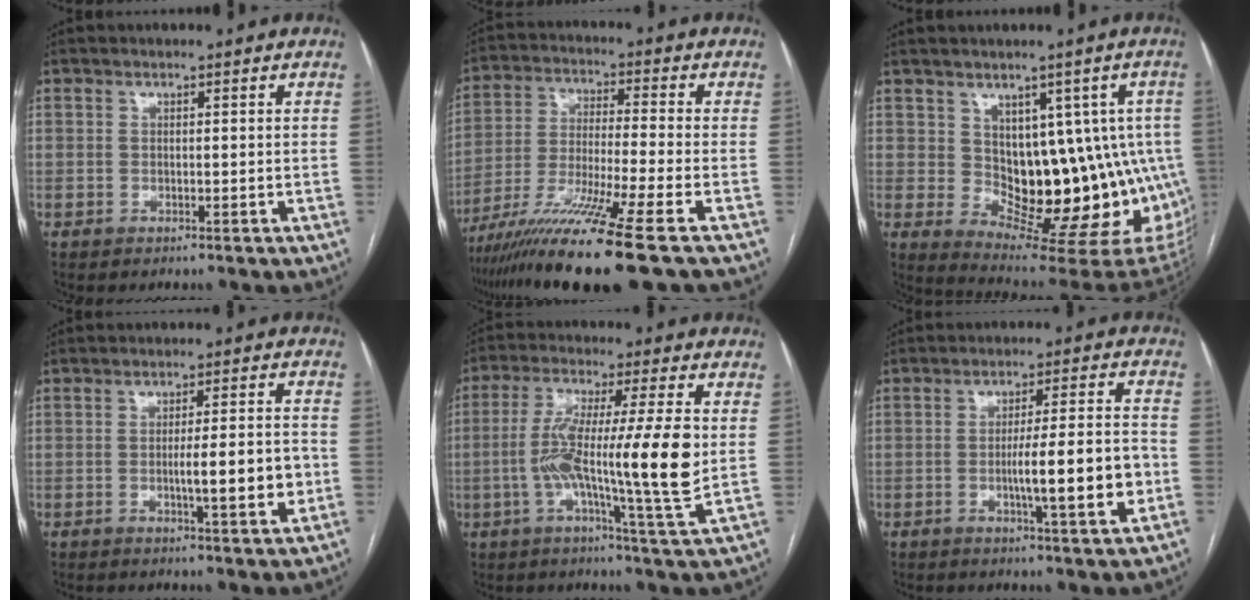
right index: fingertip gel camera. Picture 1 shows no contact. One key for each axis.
{"total": 15.3, "fx": -10.6, "fy": -2.1, "fz": 10.8, "tx": -0.215, "ty": -0.039, "tz": -0.190}
{"total": 15.3, "fx": 0.0, "fy": 8.8, "fz": 12.5, "tx": -0.128, "ty": 0.012, "tz": 0.018}
{"total": 7.8, "fx": -1.6, "fy": 0.8, "fz": 7.6, "tx": -0.113, "ty": -0.001, "tz": -0.021}
{"total": 15.8, "fx": -0.8, "fy": 0.1, "fz": 15.7, "tx": -0.281, "ty": -0.002, "tz": -0.023}
{"total": 10.9, "fx": -2.5, "fy": 0.5, "fz": 10.6, "tx": -0.163, "ty": 0.001, "tz": -0.039}